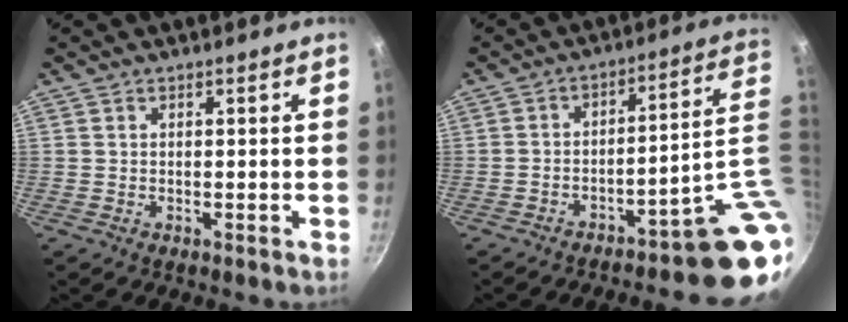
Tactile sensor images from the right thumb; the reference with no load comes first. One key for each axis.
{"total": 13.6, "fx": -3.5, "fy": 2.9, "fz": 12.8, "tx": -0.120, "ty": 0.039, "tz": -0.046}